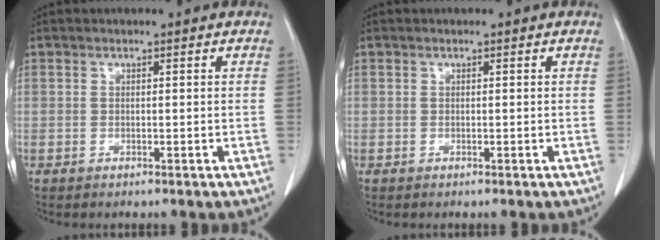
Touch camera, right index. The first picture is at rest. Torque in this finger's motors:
{"motor_torque": [0.00, 0.00, 0.00, 0.00]}